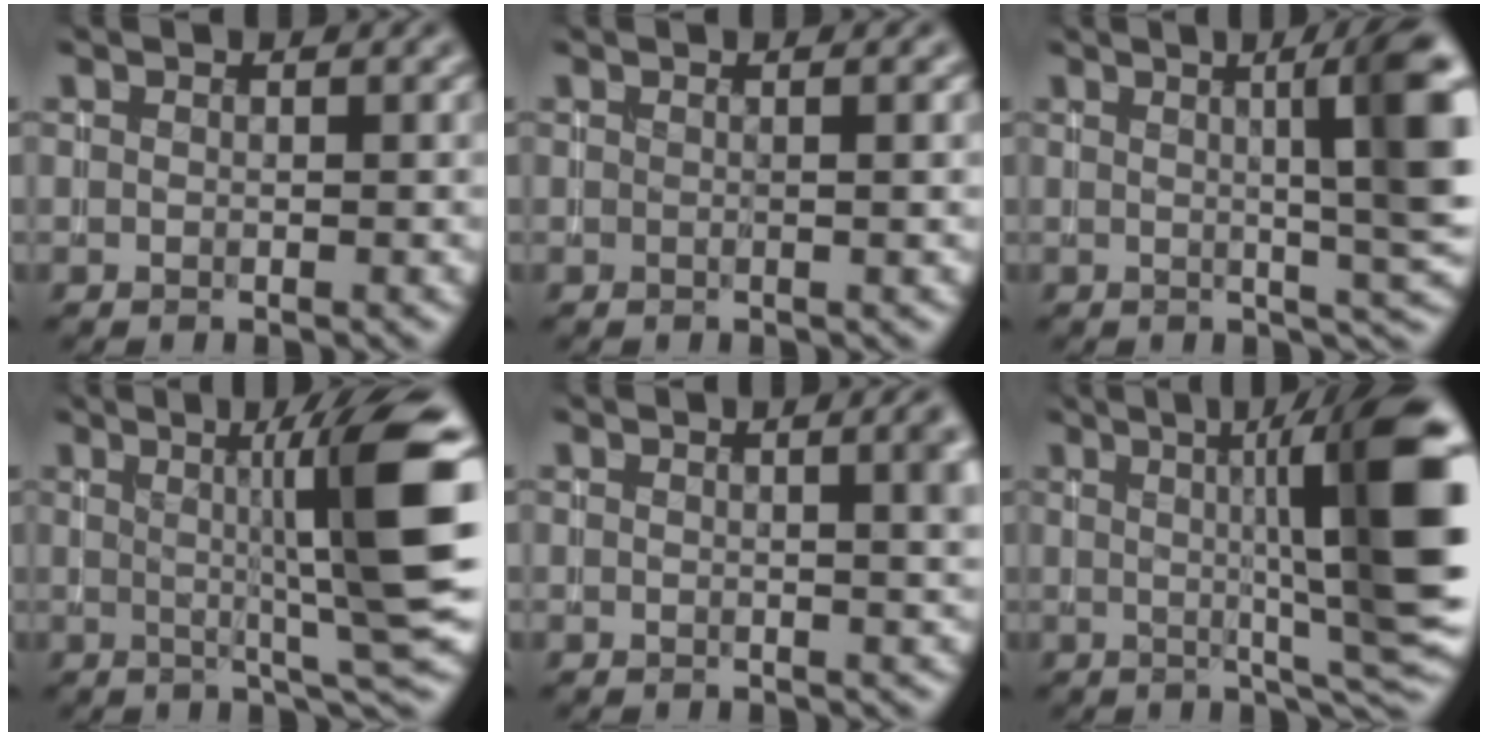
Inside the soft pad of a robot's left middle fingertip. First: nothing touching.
{"total": 1.2, "force": [0.2, 0.4, 1.1], "torque": [-0.012, -0.001, -0.003]}
{"total": 8.7, "force": [1.6, 1.4, 8.4], "torque": [-0.095, 0.009, 0.024]}
{"total": 10.1, "force": [1.5, 1.3, 9.9], "torque": [-0.128, 0.001, 0.026]}
{"total": 3.9, "force": [0.9, 1.4, 3.5], "torque": [-0.021, 0.014, 0.007]}
{"total": 13.4, "force": [2.1, 2.6, 13.0], "torque": [-0.154, -0.002, 0.031]}